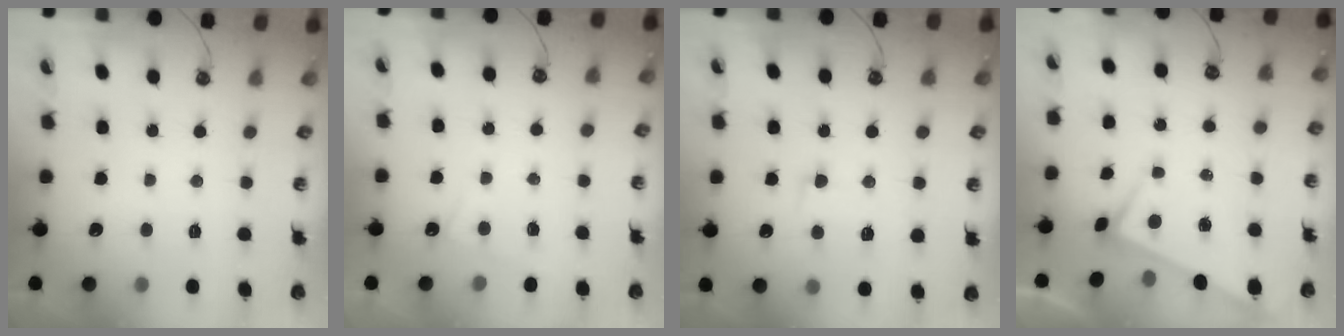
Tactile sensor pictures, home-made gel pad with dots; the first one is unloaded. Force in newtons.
{"total": 2.2, "press": 2.2, "slide": 0.2}
{"total": 1.8, "press": 0.0, "slide": 1.8}
{"total": 1.0, "press": 0.9, "slide": 0.4}